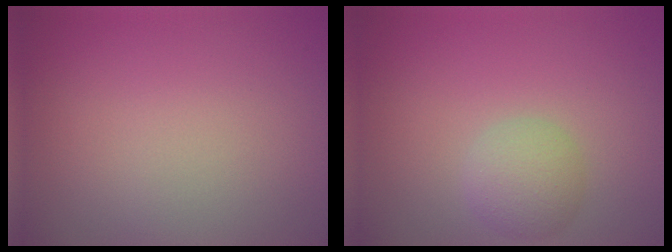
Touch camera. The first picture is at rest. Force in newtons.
{"total": 2.7, "press": 2.6, "slide": 0.2}